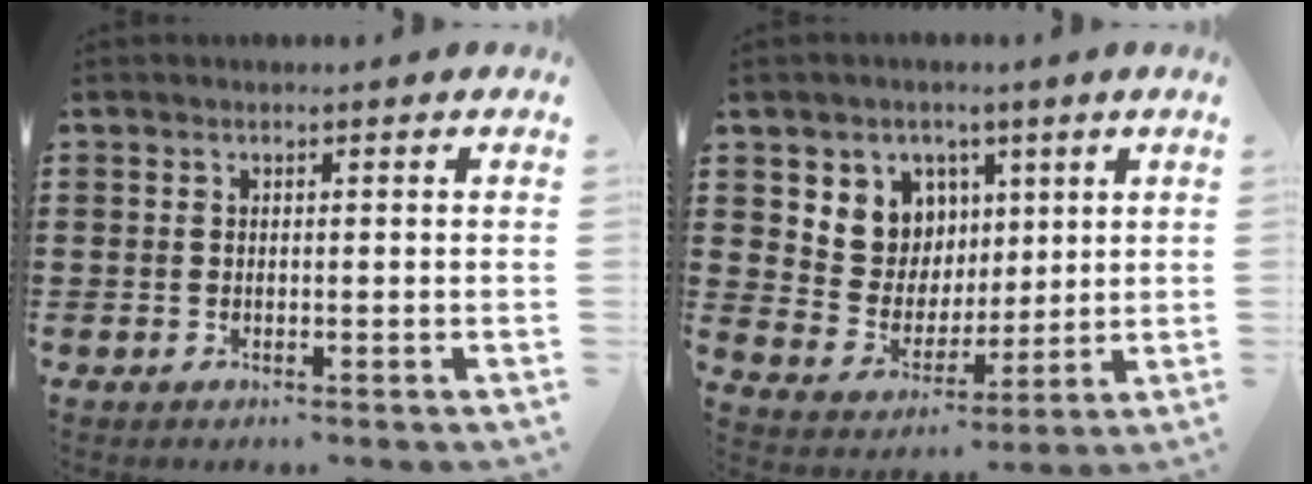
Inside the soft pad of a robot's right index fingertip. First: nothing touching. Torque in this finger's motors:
{"motor_torque": [1.35, 0.59, 0.67, 0.09]}